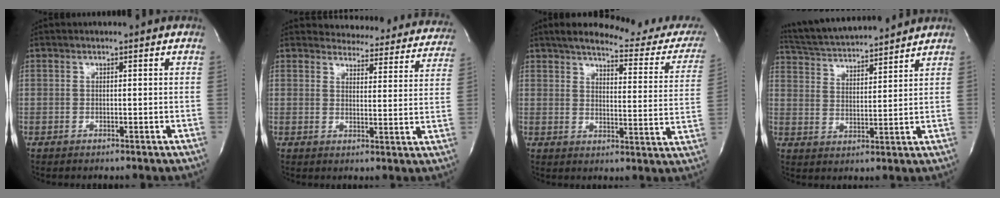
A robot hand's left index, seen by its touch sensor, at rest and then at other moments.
{"total": 19.1, "force": [18.2, 5.0, 3.0], "torque": [-0.013, -0.051, 0.191]}
{"total": 20.4, "force": [18.2, 4.2, 8.4], "torque": [-0.096, -0.043, 0.204]}
{"total": 13.8, "force": [13.0, 1.2, 4.6], "torque": [-0.092, 0.018, 0.216]}